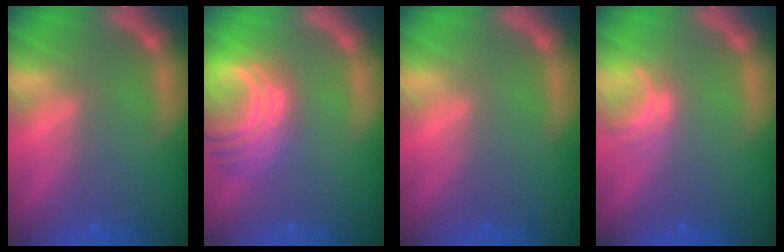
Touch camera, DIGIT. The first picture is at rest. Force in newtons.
{"total": 8.1}
{"total": 0.0}
{"total": 2.0}